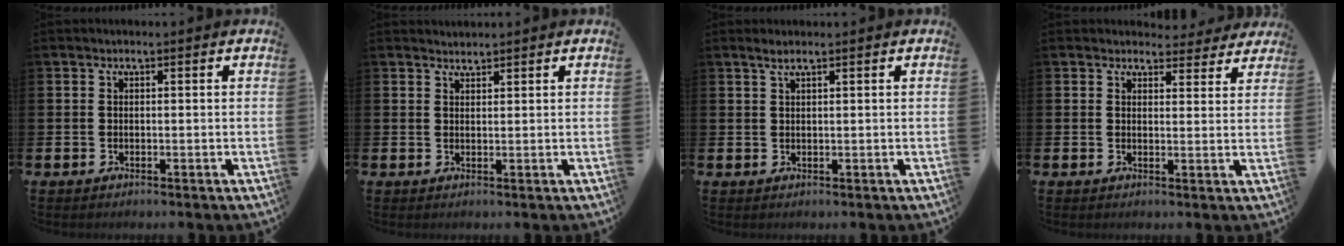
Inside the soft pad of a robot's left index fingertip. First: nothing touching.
{"total": 1.5, "force": [1.4, 0.3, -0.1], "torque": [0.008, -0.004, 0.025]}
{"total": 1.2, "force": [0.9, 0.0, 0.9], "torque": [-0.025, 0.005, 0.017]}
{"total": 3.3, "force": [3.1, 1.2, 0.1], "torque": [0.007, -0.020, 0.051]}